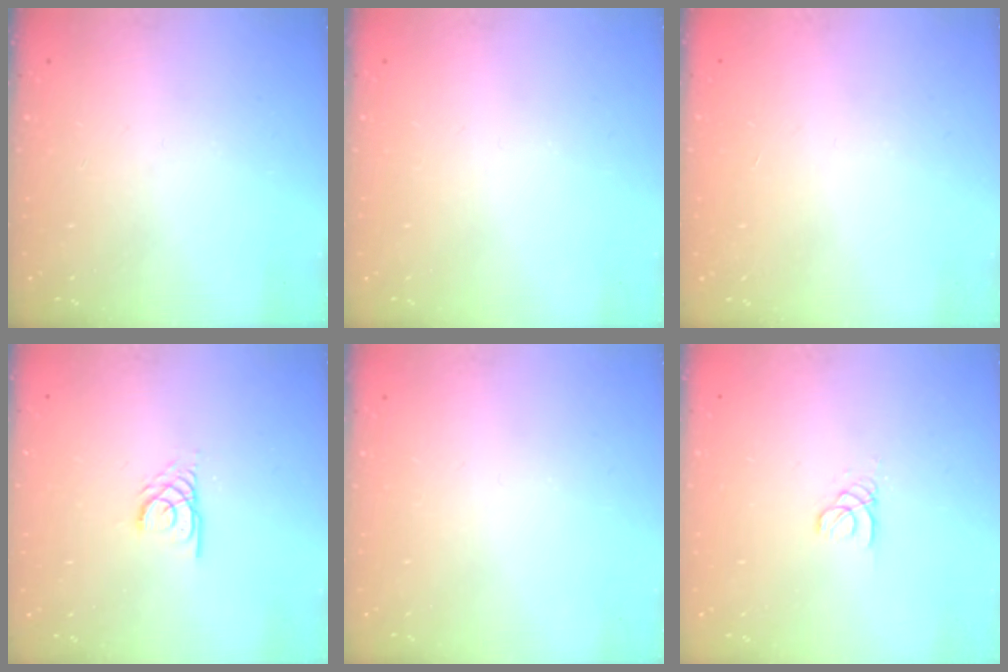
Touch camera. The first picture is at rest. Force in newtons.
{"total": 0.0}
{"total": 1.0, "press": 0.9, "slide": 0.2}
{"total": 2.3, "press": 2.3, "slide": 0.1}
{"total": 0.0}
{"total": 1.8, "press": 1.8, "slide": 0.2}